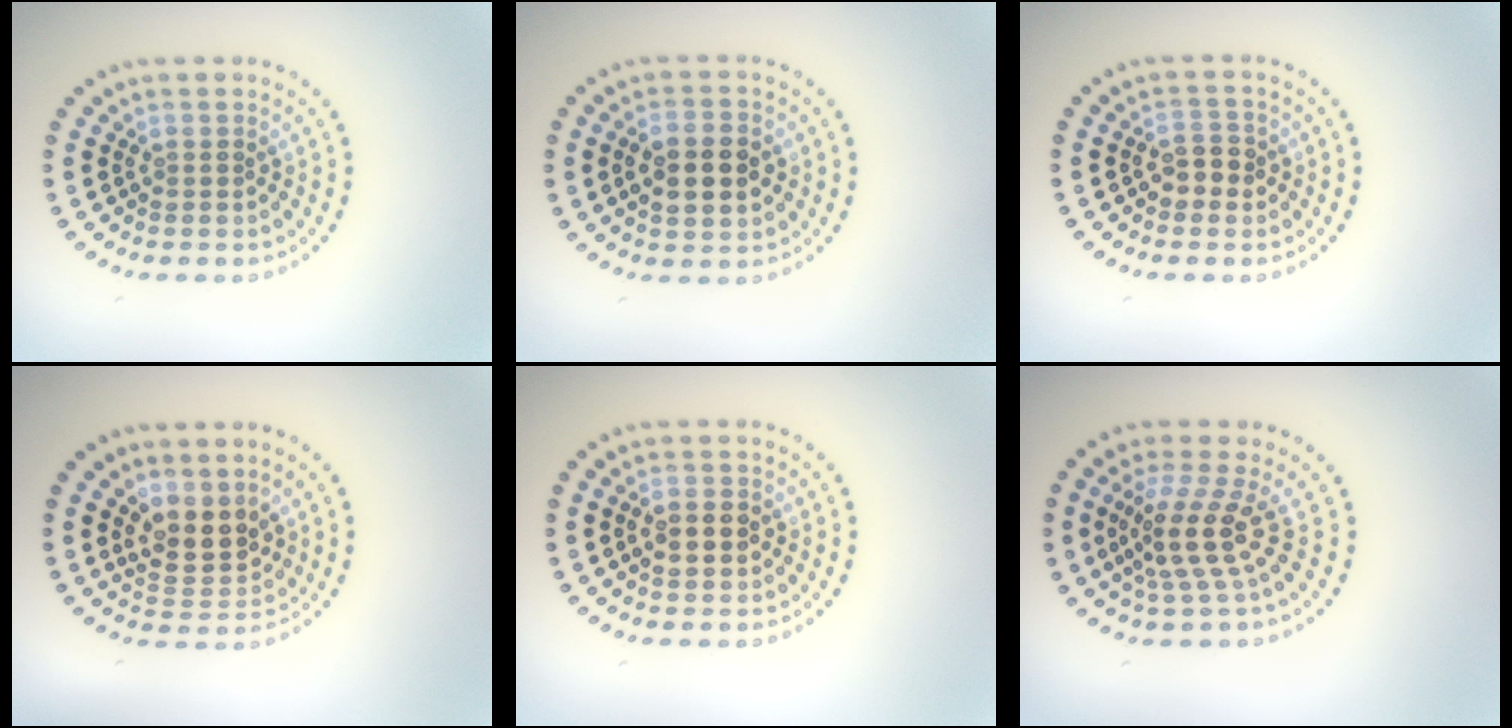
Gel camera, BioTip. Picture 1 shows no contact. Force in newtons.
{"total": 4.6, "press": 4.6, "slide": 0.2}
{"total": 2.1, "press": 2.1, "slide": 0.4}
{"total": 3.4, "press": 3.1, "slide": 1.4}
{"total": 2.5, "press": 2.4, "slide": 0.2}
{"total": 3.9, "press": 2.7, "slide": 2.8}